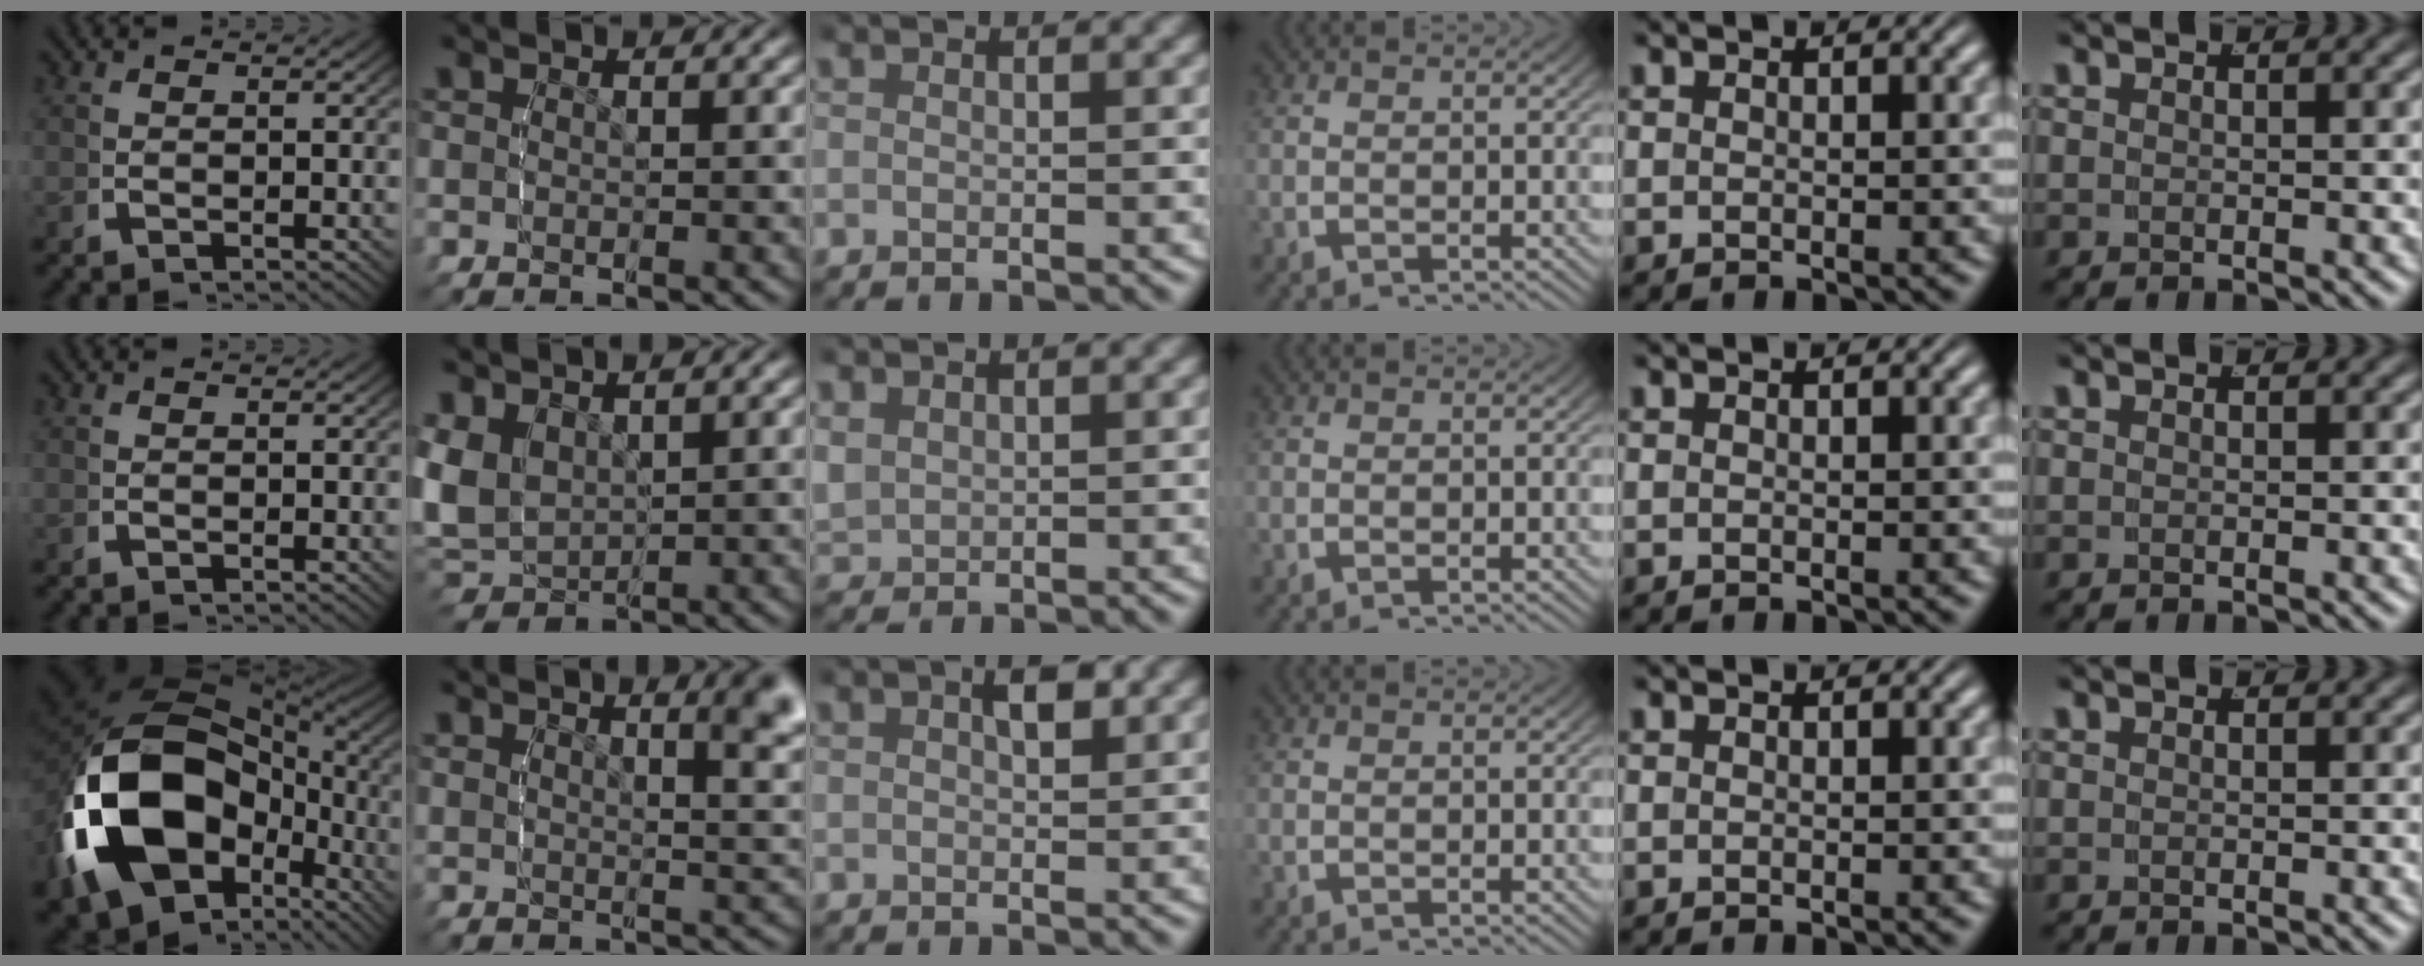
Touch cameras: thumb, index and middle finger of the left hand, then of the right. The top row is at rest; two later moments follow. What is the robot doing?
{"motion": "lift_and_place", "object": "lipstick"}